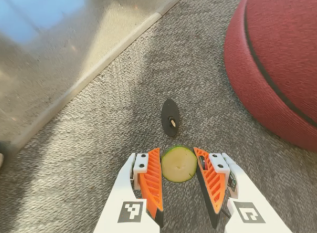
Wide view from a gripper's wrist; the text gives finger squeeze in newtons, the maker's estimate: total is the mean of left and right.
{"total": 9.1, "left": 9.1, "right": 9.0}